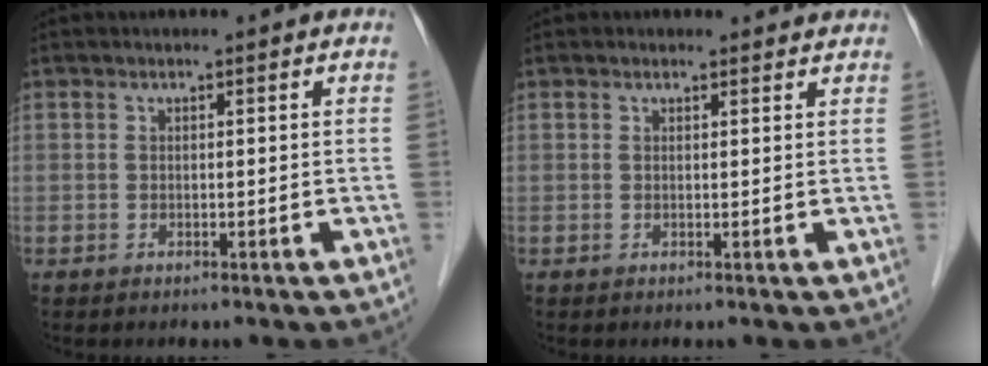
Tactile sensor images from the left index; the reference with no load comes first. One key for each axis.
{"total": 1.3, "fx": 1.2, "fy": 0.5, "fz": 0.1, "tx": -0.007, "ty": 0.002, "tz": 0.009}